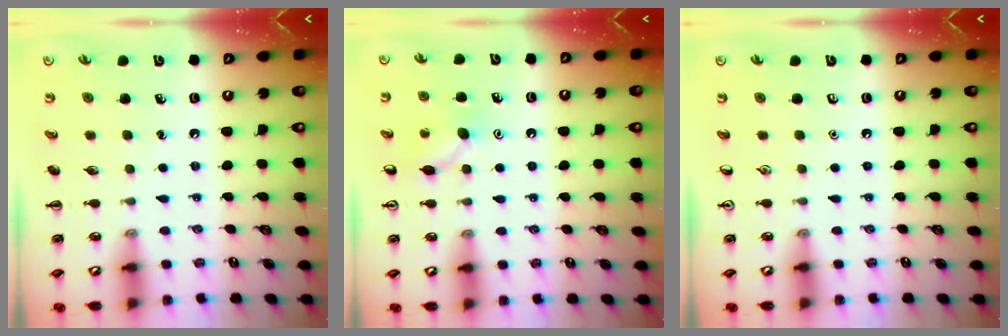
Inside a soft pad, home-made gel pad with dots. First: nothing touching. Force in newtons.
{"total": 6.8, "press": 6.7, "slide": 1.5}
{"total": 0.0}